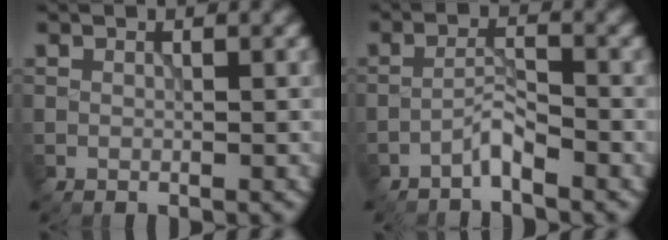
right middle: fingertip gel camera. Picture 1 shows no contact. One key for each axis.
{"total": 1.9, "fx": -1.6, "fy": 0.1, "fz": 1.0, "tx": -0.017, "ty": 0.010, "tz": -0.035}